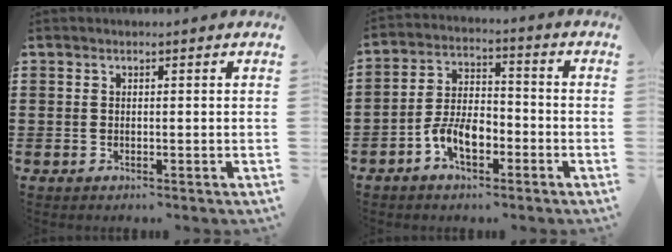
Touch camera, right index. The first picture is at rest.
{"total": 6.7, "force": [-3.4, 3.4, 4.7], "torque": [-0.107, 0.003, -0.068]}